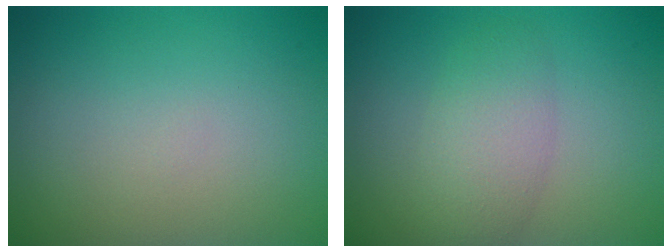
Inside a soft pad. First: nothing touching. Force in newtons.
{"total": 3.4, "press": 3.4, "slide": 0.3}